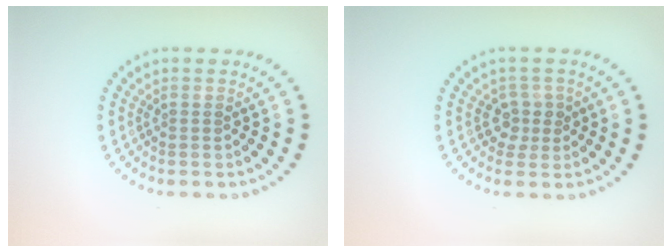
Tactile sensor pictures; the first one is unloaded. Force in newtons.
{"total": 1.6, "press": 1.3, "slide": 0.9}